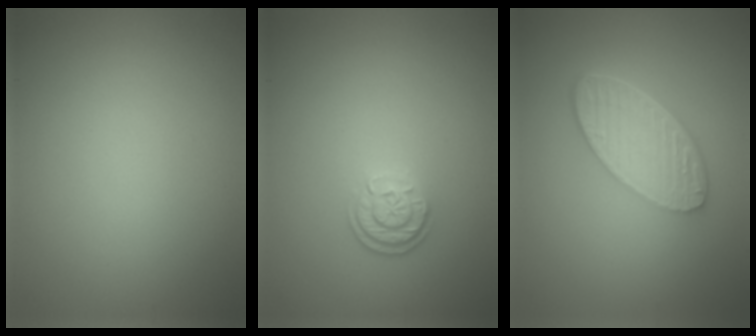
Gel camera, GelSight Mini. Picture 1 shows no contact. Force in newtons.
{"total": 2.5, "press": 2.0, "slide": 1.5}
{"total": 5.8, "press": 4.3, "slide": 4.0}